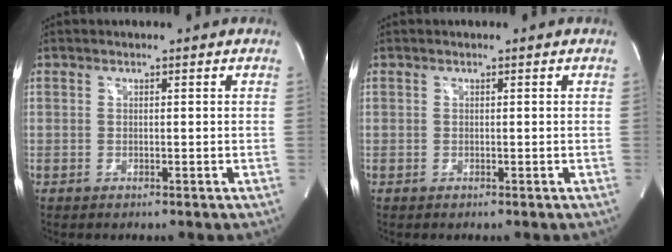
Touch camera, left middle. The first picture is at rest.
{"total": 0.0}